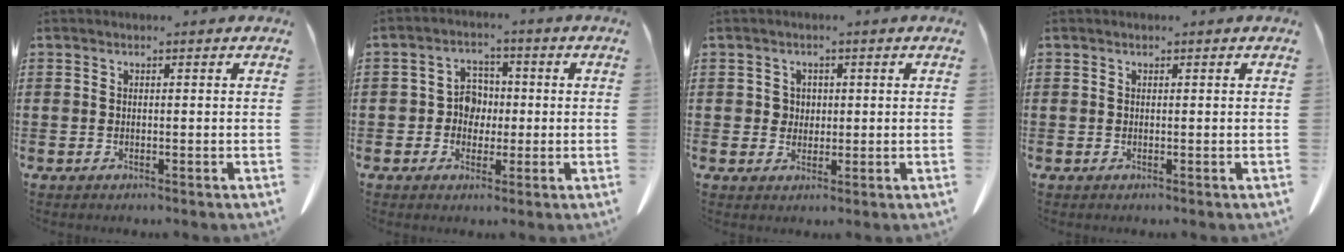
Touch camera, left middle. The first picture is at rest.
{"total": 4.2, "force": [-0.2, 3.8, 1.8], "torque": [-0.048, 0.013, -0.009]}
{"total": 2.1, "force": [0.6, 2.0, 0.5], "torque": [-0.018, 0.009, 0.010]}
{"total": 0.0}